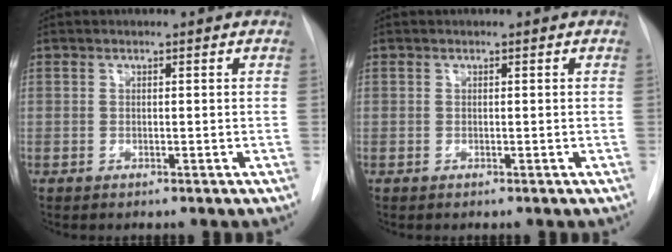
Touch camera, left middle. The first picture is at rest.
{"total": 0.0}